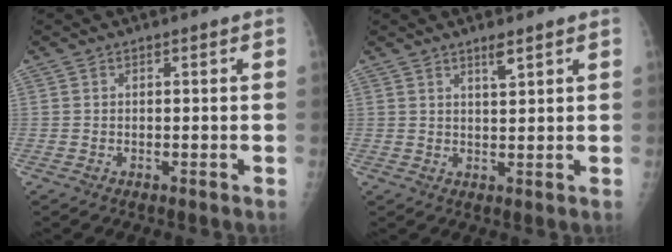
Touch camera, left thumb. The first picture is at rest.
{"total": 2.8, "force": [2.0, 0.4, 2.0], "torque": [-0.032, -0.014, 0.035]}